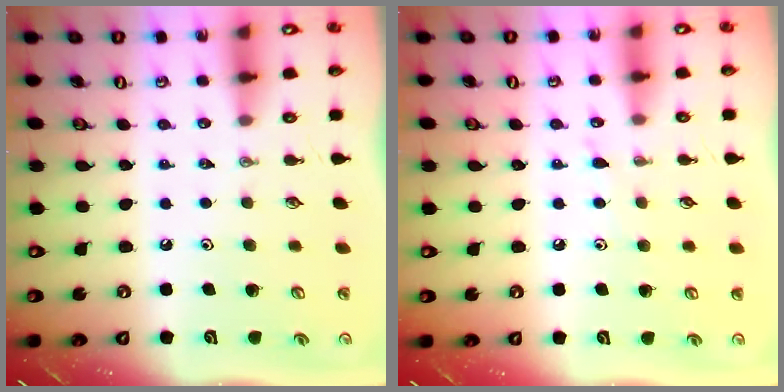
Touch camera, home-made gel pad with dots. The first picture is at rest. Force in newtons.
{"total": 3.2, "press": 3.2, "slide": 0.4}